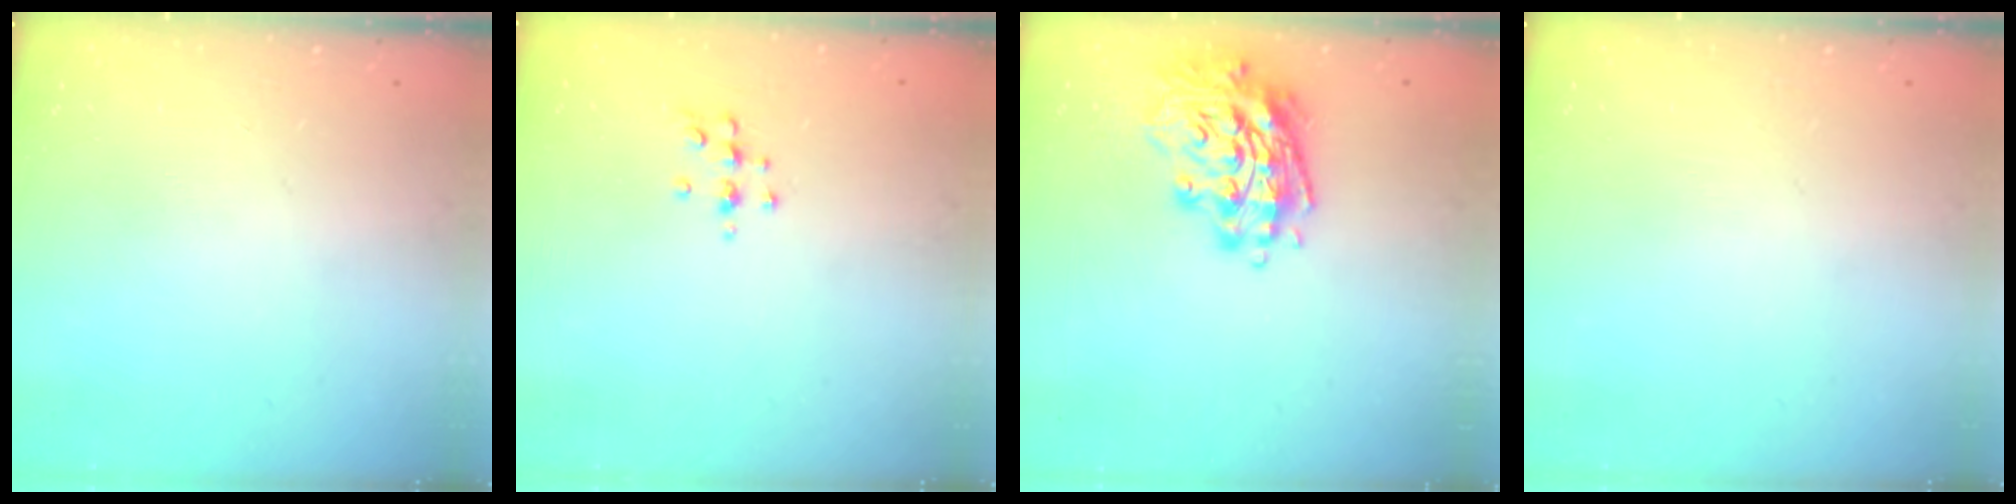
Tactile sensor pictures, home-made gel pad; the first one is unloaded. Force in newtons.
{"total": 4.9, "press": 4.8, "slide": 0.7}
{"total": 16.2, "press": 16.0, "slide": 2.6}
{"total": 0.0}